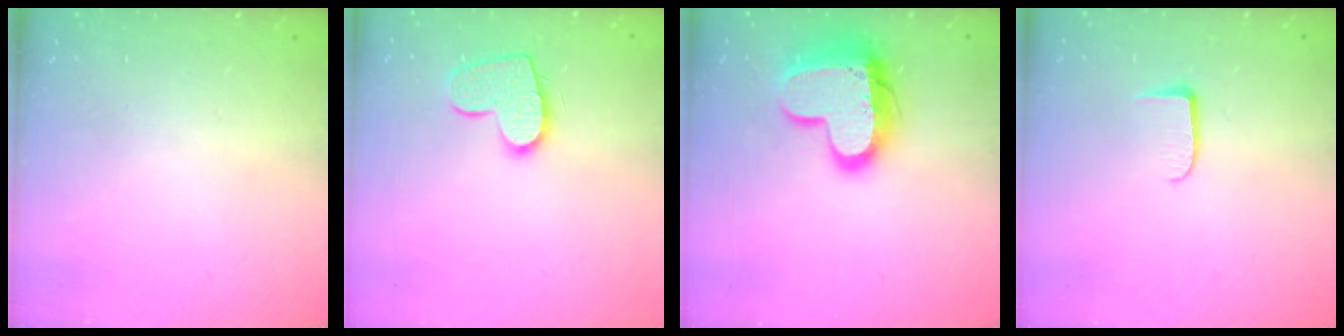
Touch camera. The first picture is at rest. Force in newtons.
{"total": 11.1, "press": 11.1, "slide": 0.6}
{"total": 16.3, "press": 16.3, "slide": 1.3}
{"total": 6.1, "press": 6.1, "slide": 0.6}